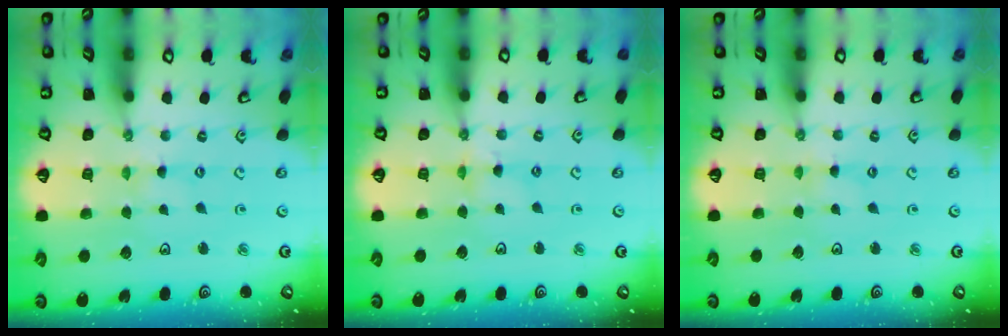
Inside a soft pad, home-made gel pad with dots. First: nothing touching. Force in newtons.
{"total": 2.0, "press": 2.0, "slide": 0.3}
{"total": 0.5, "press": 0.5, "slide": 0.2}